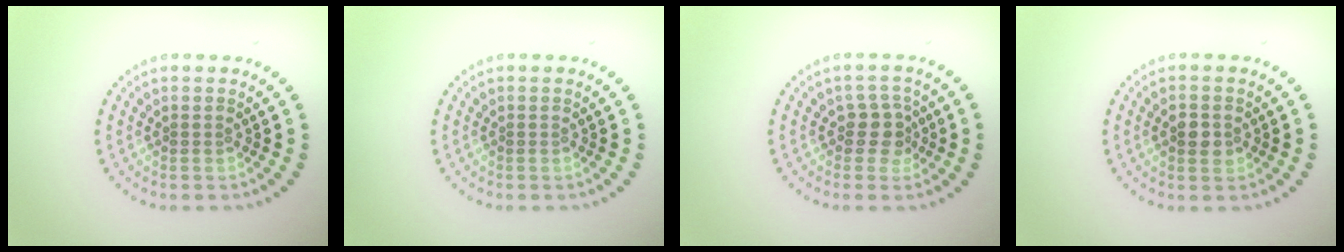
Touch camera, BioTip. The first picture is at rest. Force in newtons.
{"total": 0.0}
{"total": 2.3, "press": 1.8, "slide": 1.4}
{"total": 1.7, "press": 1.7, "slide": 0.2}